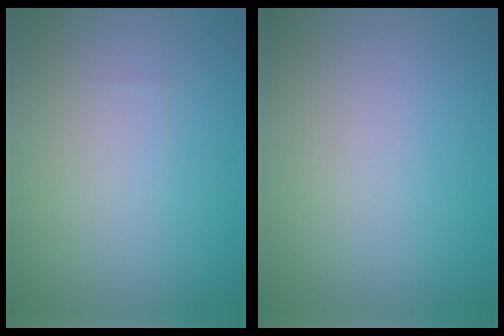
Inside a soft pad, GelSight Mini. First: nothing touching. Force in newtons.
{"total": 0.0}